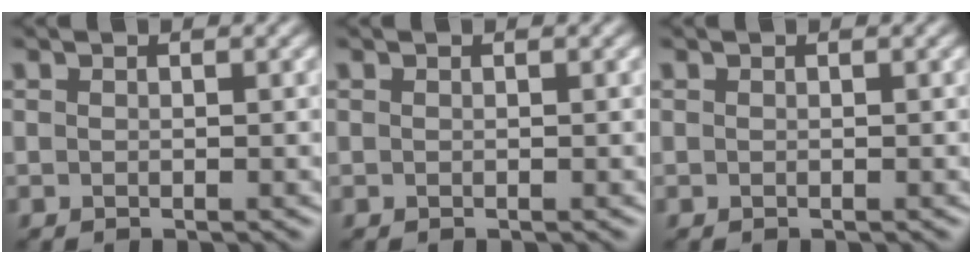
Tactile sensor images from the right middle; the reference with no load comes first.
{"total": 0.0}
{"total": 0.0}